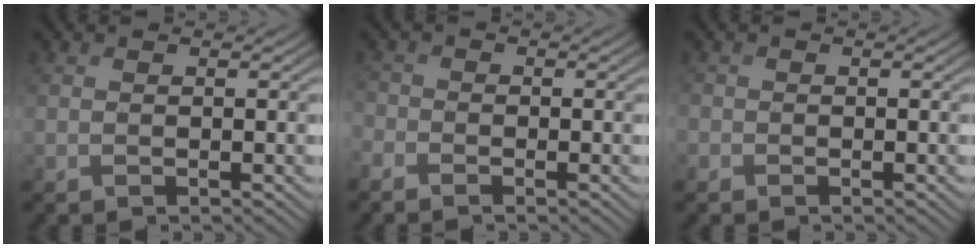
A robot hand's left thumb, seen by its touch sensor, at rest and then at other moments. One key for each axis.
{"total": 2.1, "fx": -1.7, "fy": 1.2, "fz": 0.5, "tx": -0.014, "ty": -0.006, "tz": -0.045}
{"total": 1.0, "fx": -0.5, "fy": 0.9, "fz": 0.0, "tx": 0.005, "ty": -0.005, "tz": -0.016}